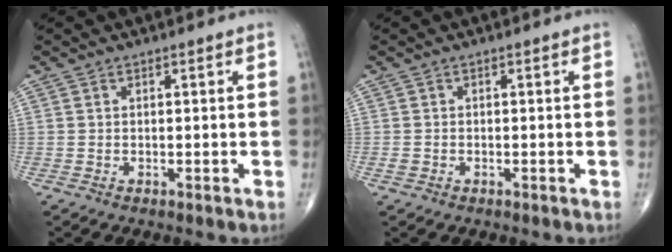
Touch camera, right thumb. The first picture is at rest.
{"total": 0.9, "force": [-0.4, 0.7, 0.4], "torque": [-0.009, 0.001, -0.006]}